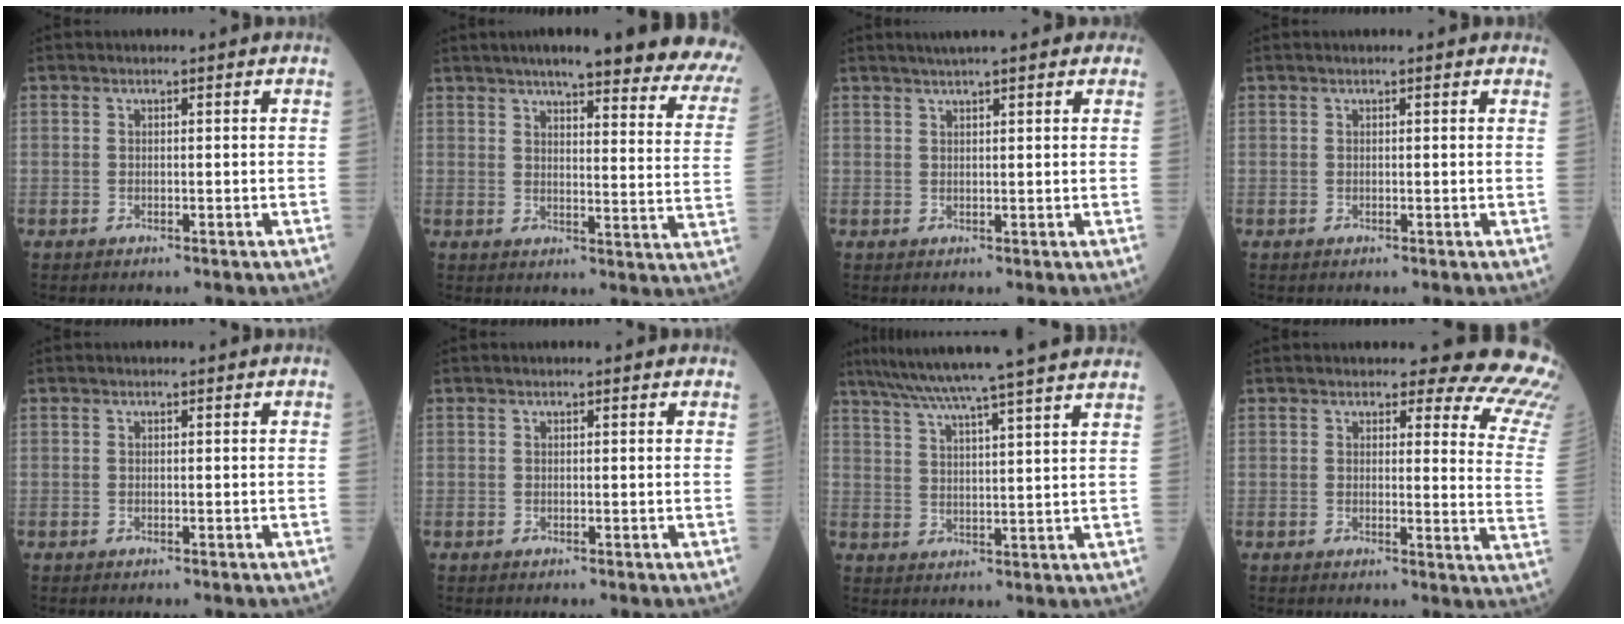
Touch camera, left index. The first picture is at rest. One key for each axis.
{"total": 25.4, "fx": 22.0, "fy": 2.5, "fz": 12.5, "tx": -0.152, "ty": -0.051, "tz": 0.245}
{"total": 7.6, "fx": 5.8, "fy": 1.3, "fz": 4.7, "tx": -0.064, "ty": 0.031, "tz": 0.073}
{"total": 1.6, "fx": 1.3, "fy": 0.4, "fz": 0.9, "tx": -0.010, "ty": 0.013, "tz": 0.007}
{"total": 0.0}
{"total": 1.0, "fx": 0.8, "fy": 0.4, "fz": 0.3, "tx": -0.010, "ty": 0.014, "tz": 0.006}
{"total": 21.5, "fx": 18.8, "fy": -1.5, "fz": 10.4, "tx": -0.178, "ty": -0.005, "tz": 0.254}
{"total": 15.8, "fx": 14.6, "fy": 2.8, "fz": 5.3, "tx": -0.031, "ty": -0.108, "tz": 0.124}